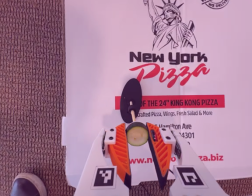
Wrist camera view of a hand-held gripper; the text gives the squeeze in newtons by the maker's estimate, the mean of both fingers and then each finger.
{"total": 7.1, "left": 7.0, "right": 7.1}